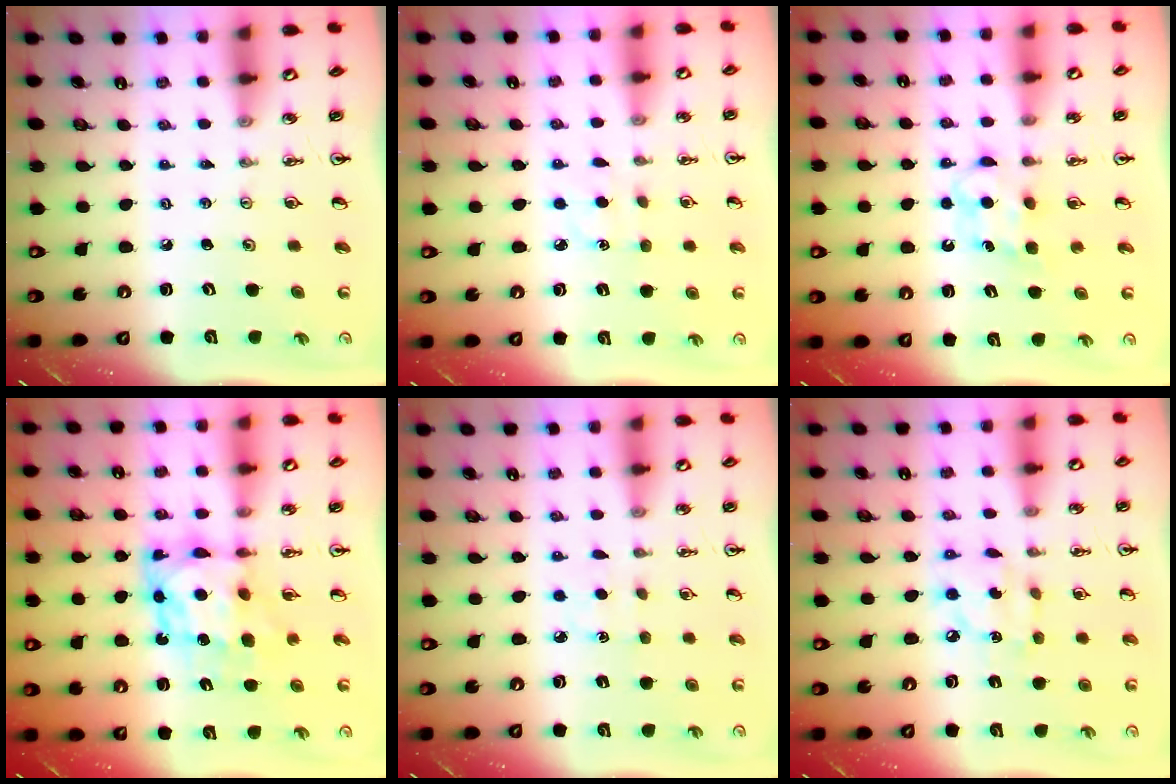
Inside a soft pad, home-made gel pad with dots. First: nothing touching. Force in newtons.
{"total": 3.6, "press": 3.6, "slide": 0.5}
{"total": 5.8, "press": 5.7, "slide": 0.7}
{"total": 8.7, "press": 8.6, "slide": 1.3}
{"total": 2.9, "press": 2.9, "slide": 0.3}
{"total": 7.5, "press": 7.5, "slide": 0.4}